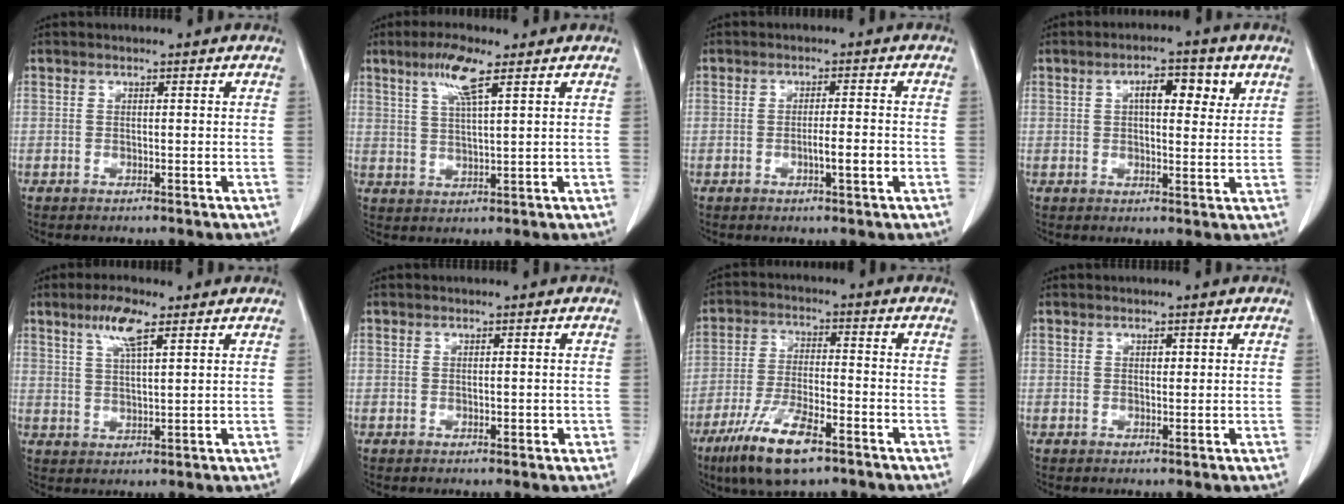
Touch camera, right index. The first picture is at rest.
{"total": 6.9, "force": [3.8, 0.9, 5.7], "torque": [-0.117, 0.006, 0.075]}
{"total": 4.3, "force": [-1.2, 0.6, 4.0], "torque": [-0.070, -0.001, -0.015]}
{"total": 7.7, "force": [2.9, 2.7, 6.6], "torque": [-0.104, 0.012, 0.044]}
{"total": 6.3, "force": [3.6, 1.4, 5.0], "torque": [-0.102, 0.005, 0.070]}
{"total": 1.9, "force": [-0.3, 0.9, 1.6], "torque": [-0.034, 0.004, 0.002]}
{"total": 12.0, "force": [-7.3, 3.0, 9.0], "torque": [-0.182, -0.017, -0.127]}
{"total": 1.4, "force": [0.4, 0.8, 1.0], "torque": [-0.021, -0.001, 0.008]}